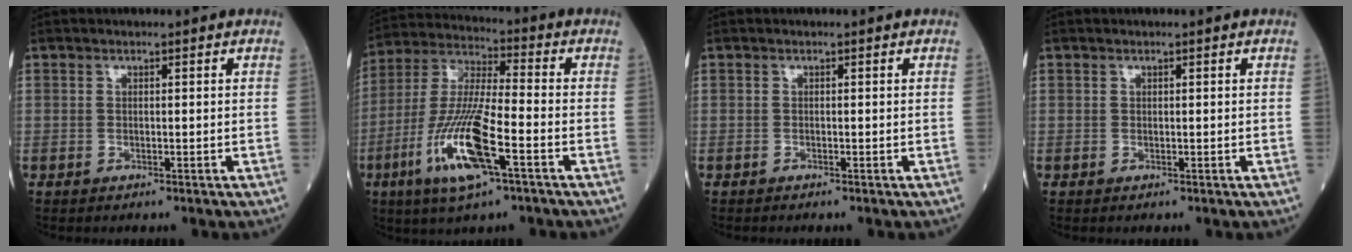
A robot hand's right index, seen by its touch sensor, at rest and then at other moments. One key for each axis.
{"total": 14.7, "fx": -5.9, "fy": 2.0, "fz": 13.3, "tx": -0.277, "ty": -0.017, "tz": -0.111}
{"total": 0.0}
{"total": 0.0}